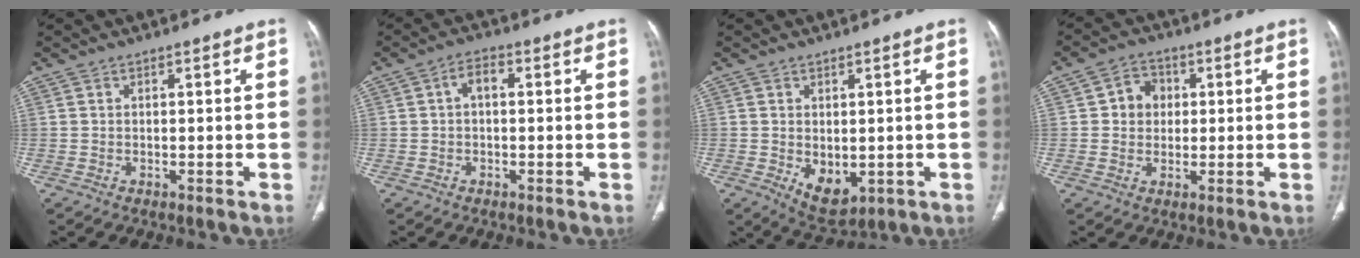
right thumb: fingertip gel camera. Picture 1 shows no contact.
{"total": 3.4, "force": [0.2, 2.0, 2.7], "torque": [-0.044, 0.015, -0.001]}
{"total": 6.8, "force": [-1.2, 4.3, 5.1], "torque": [-0.065, -0.011, 0.002]}
{"total": 5.9, "force": [0.9, 5.1, 2.7], "torque": [-0.017, 0.007, 0.009]}